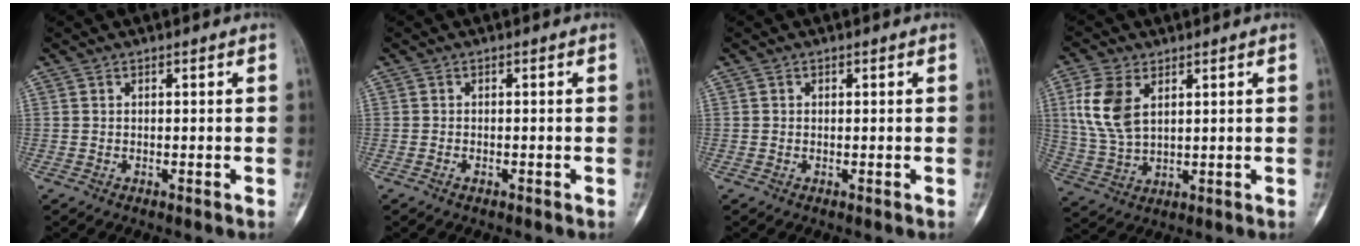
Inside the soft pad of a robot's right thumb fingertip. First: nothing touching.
{"total": 0.6, "force": [-0.4, 0.3, 0.3], "torque": [-0.006, 0.004, -0.008]}
{"total": 0.0}
{"total": 10.0, "force": [3.3, 5.9, 7.4], "torque": [-0.152, -0.006, 0.072]}